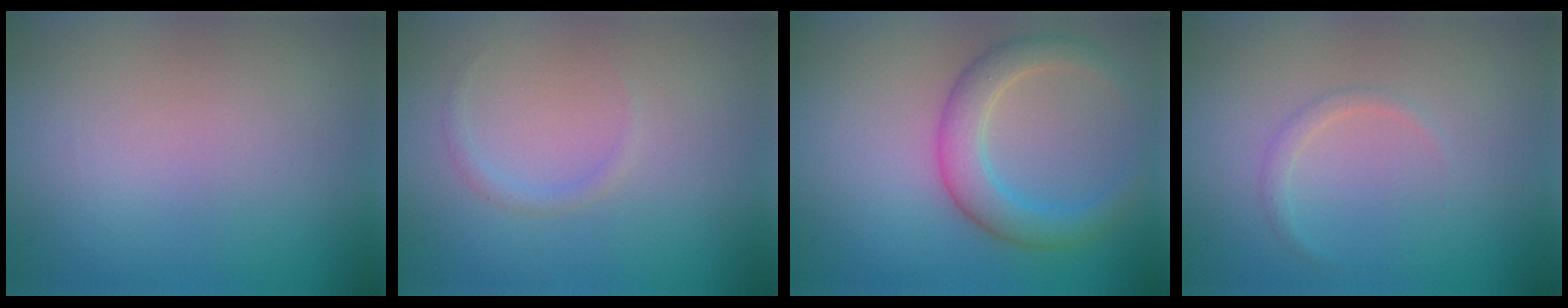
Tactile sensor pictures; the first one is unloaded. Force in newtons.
{"total": 0.7, "press": 0.7, "slide": 0.1}
{"total": 3.9, "press": 3.9, "slide": 0.2}
{"total": 0.8, "press": 0.8, "slide": 0.0}